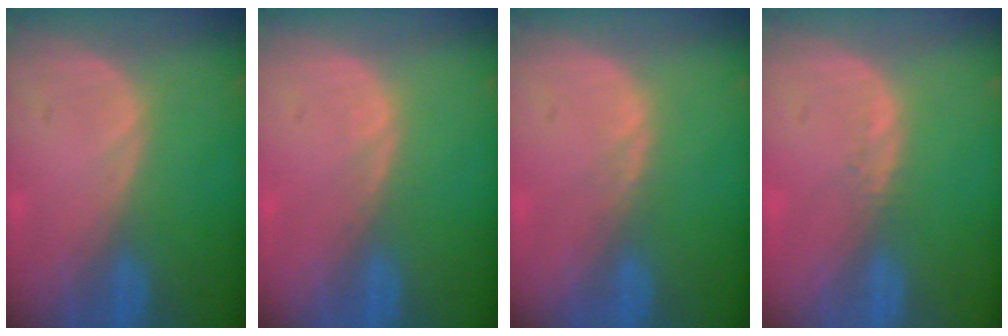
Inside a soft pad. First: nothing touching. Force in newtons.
{"total": 0.5, "press": 0.5, "slide": 0.1}
{"total": 0.8, "press": 0.8, "slide": 0.3}
{"total": 0.9, "press": 0.8, "slide": 0.4}